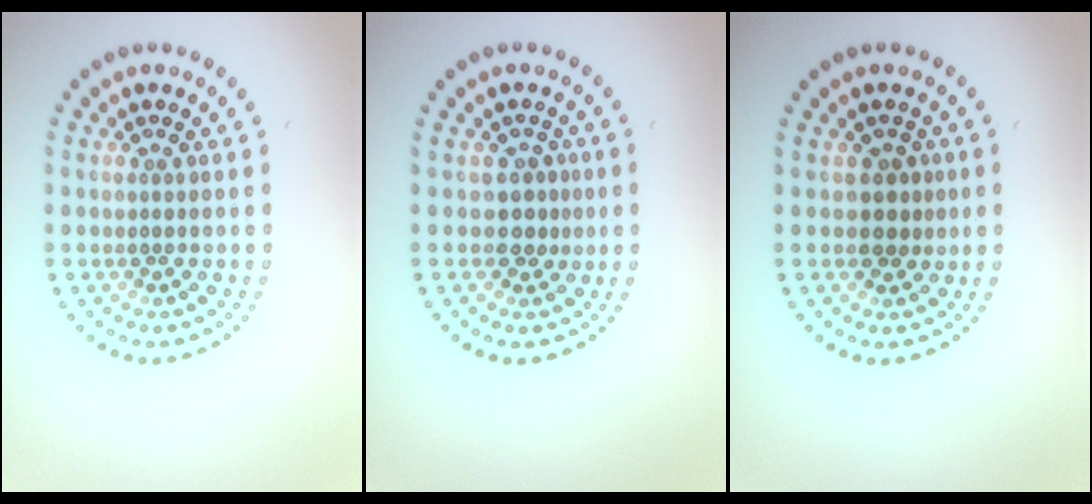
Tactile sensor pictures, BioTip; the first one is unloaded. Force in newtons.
{"total": 2.0, "press": 1.4, "slide": 1.4}
{"total": 1.9, "press": 1.5, "slide": 1.1}